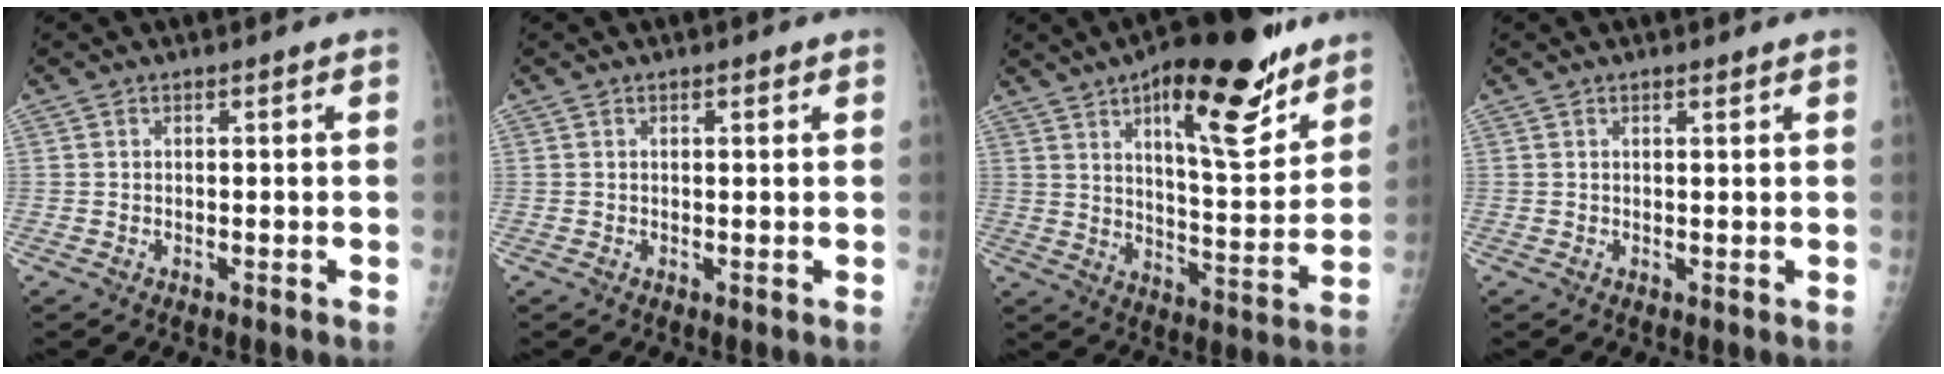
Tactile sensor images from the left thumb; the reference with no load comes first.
{"total": 1.2, "force": [0.6, 0.6, 0.8], "torque": [-0.009, 0.000, 0.007]}
{"total": 22.0, "force": [12.8, 7.4, 16.3], "torque": [-0.208, -0.062, 0.197]}
{"total": 1.1, "force": [0.7, 0.4, 0.8], "torque": [-0.010, -0.003, 0.011]}